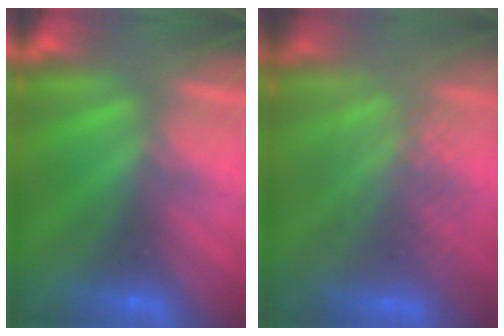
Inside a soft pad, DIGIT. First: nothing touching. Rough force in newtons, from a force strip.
{"total": 3.1}